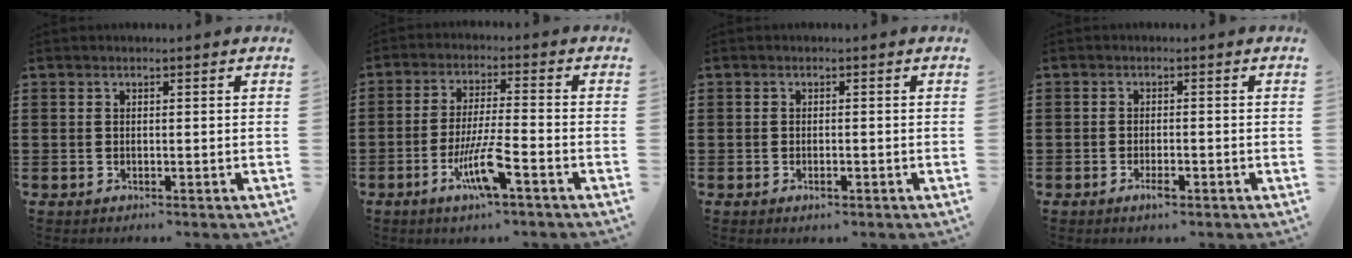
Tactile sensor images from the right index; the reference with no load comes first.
{"total": 7.7, "force": [-3.7, 0.7, 6.7], "torque": [-0.133, -0.012, -0.070]}
{"total": 1.0, "force": [-0.5, 0.2, 0.8], "torque": [-0.017, -0.006, -0.008]}
{"total": 2.0, "force": [-1.2, 0.5, 1.6], "torque": [-0.036, -0.006, -0.023]}